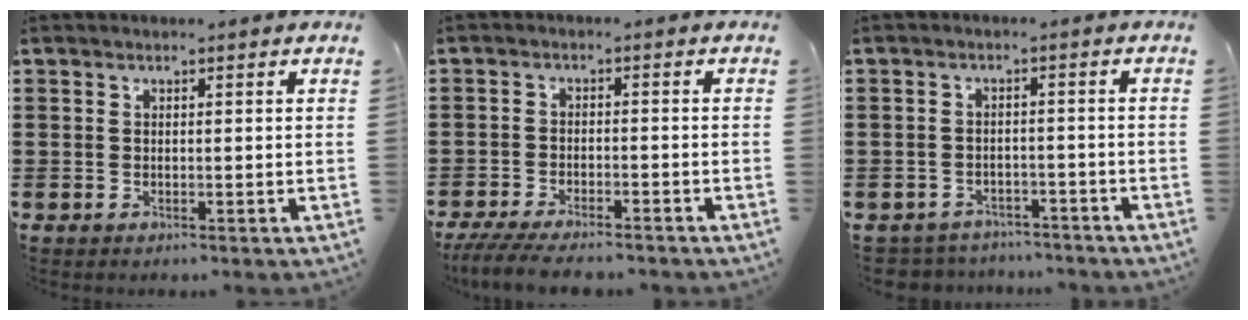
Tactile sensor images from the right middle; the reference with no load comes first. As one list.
[{"total": 4.3, "force": [-4.0, 0.4, 1.6], "torque": [-0.046, -0.013, -0.083]}, {"total": 2.8, "force": [-2.8, 0.5, -0.4], "torque": [-0.003, 0.001, -0.063]}]